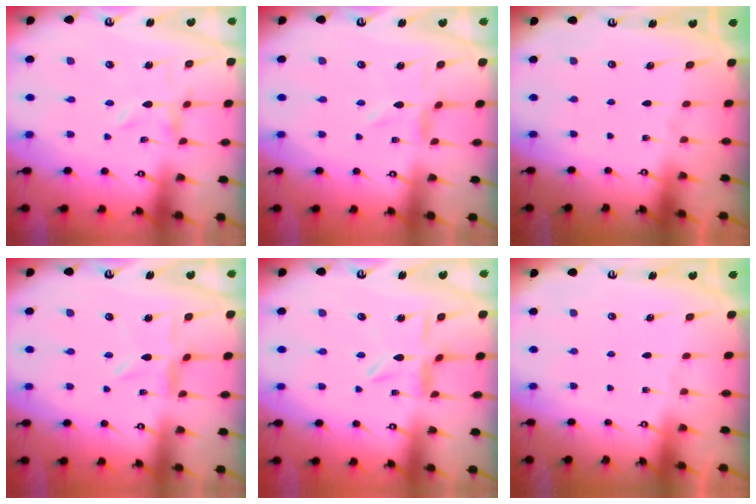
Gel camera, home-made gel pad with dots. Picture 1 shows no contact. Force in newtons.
{"total": 0.6, "press": 0.6, "slide": 0.2}
{"total": 0.0}
{"total": 2.8, "press": 2.7, "slide": 0.3}
{"total": 4.7, "press": 4.7, "slide": 0.4}
{"total": 0.0}